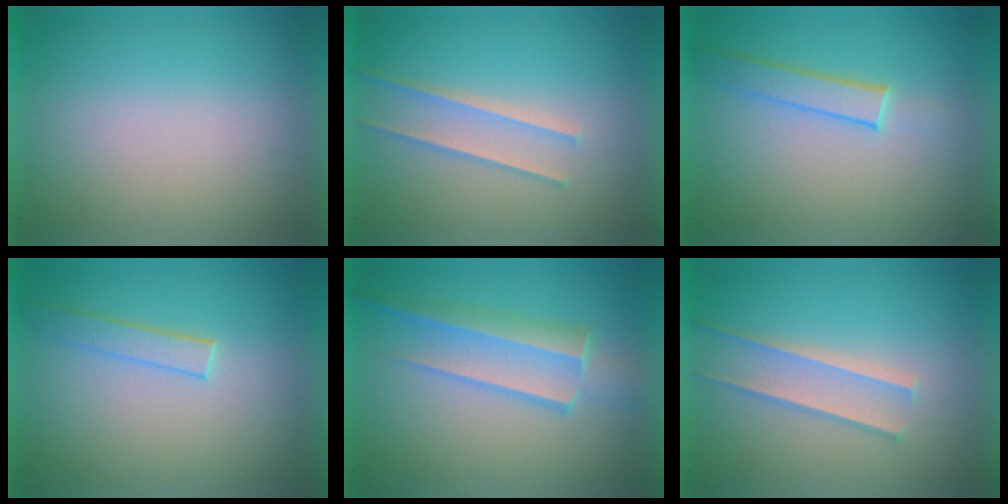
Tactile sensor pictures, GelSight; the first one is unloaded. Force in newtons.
{"total": 1.5}
{"total": 1.9}
{"total": 1.5}
{"total": 3.2}
{"total": 1.7}